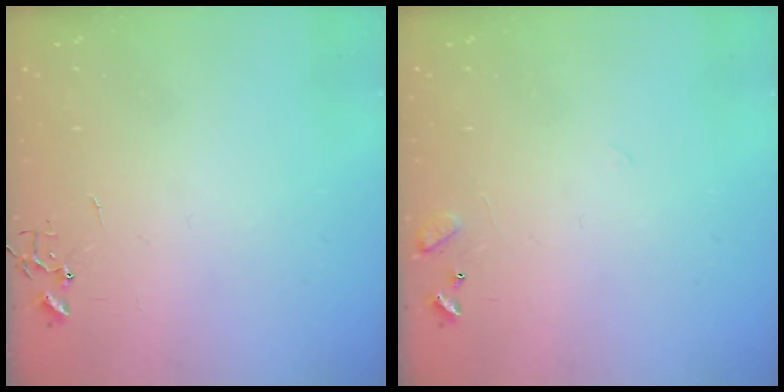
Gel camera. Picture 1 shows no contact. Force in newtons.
{"total": 8.4, "press": 8.4, "slide": 0.5}